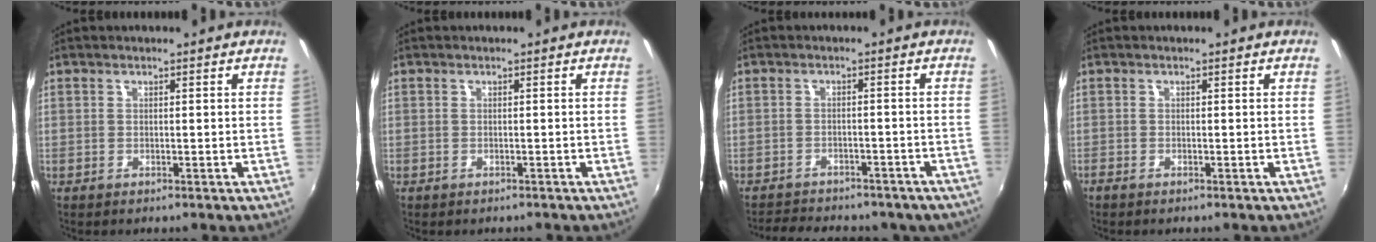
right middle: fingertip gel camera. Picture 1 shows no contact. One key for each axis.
{"total": 0.8, "fx": -0.7, "fy": 0.3, "fz": 0.2, "tx": -0.007, "ty": 0.000, "tz": -0.008}
{"total": 13.4, "fx": -11.1, "fy": 5.5, "fz": 5.1, "tx": -0.115, "ty": 0.002, "tz": -0.137}
{"total": 0.6, "fx": -0.5, "fy": 0.0, "fz": 0.2, "tx": -0.002, "ty": -0.002, "tz": -0.012}